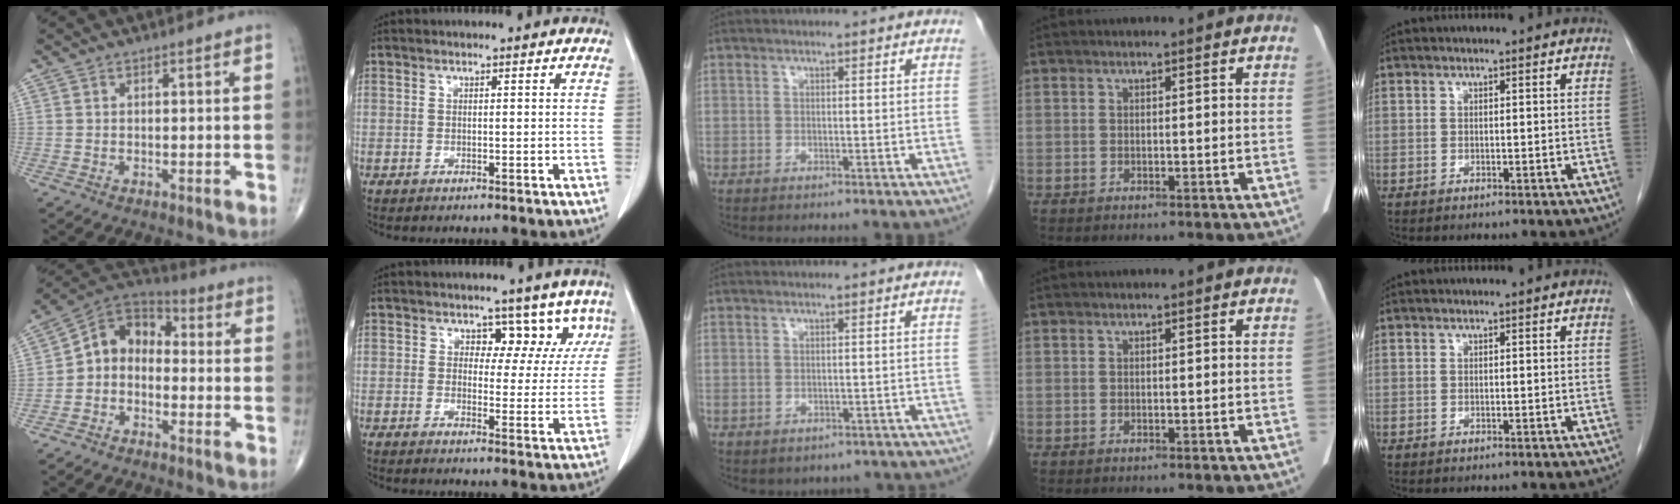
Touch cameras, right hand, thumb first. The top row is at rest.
{"thumb": {"total": 9.1, "force": [-1.6, 7.0, 5.6], "torque": [-0.069, 0.053, -0.050]}, "index": {"total": 6.5, "force": [4.3, 4.3, 2.3], "torque": [-0.003, -0.008, 0.041]}, "middle": {"total": 6.2, "force": [-5.0, 3.3, 1.5], "torque": [-0.012, 0.014, -0.048]}}